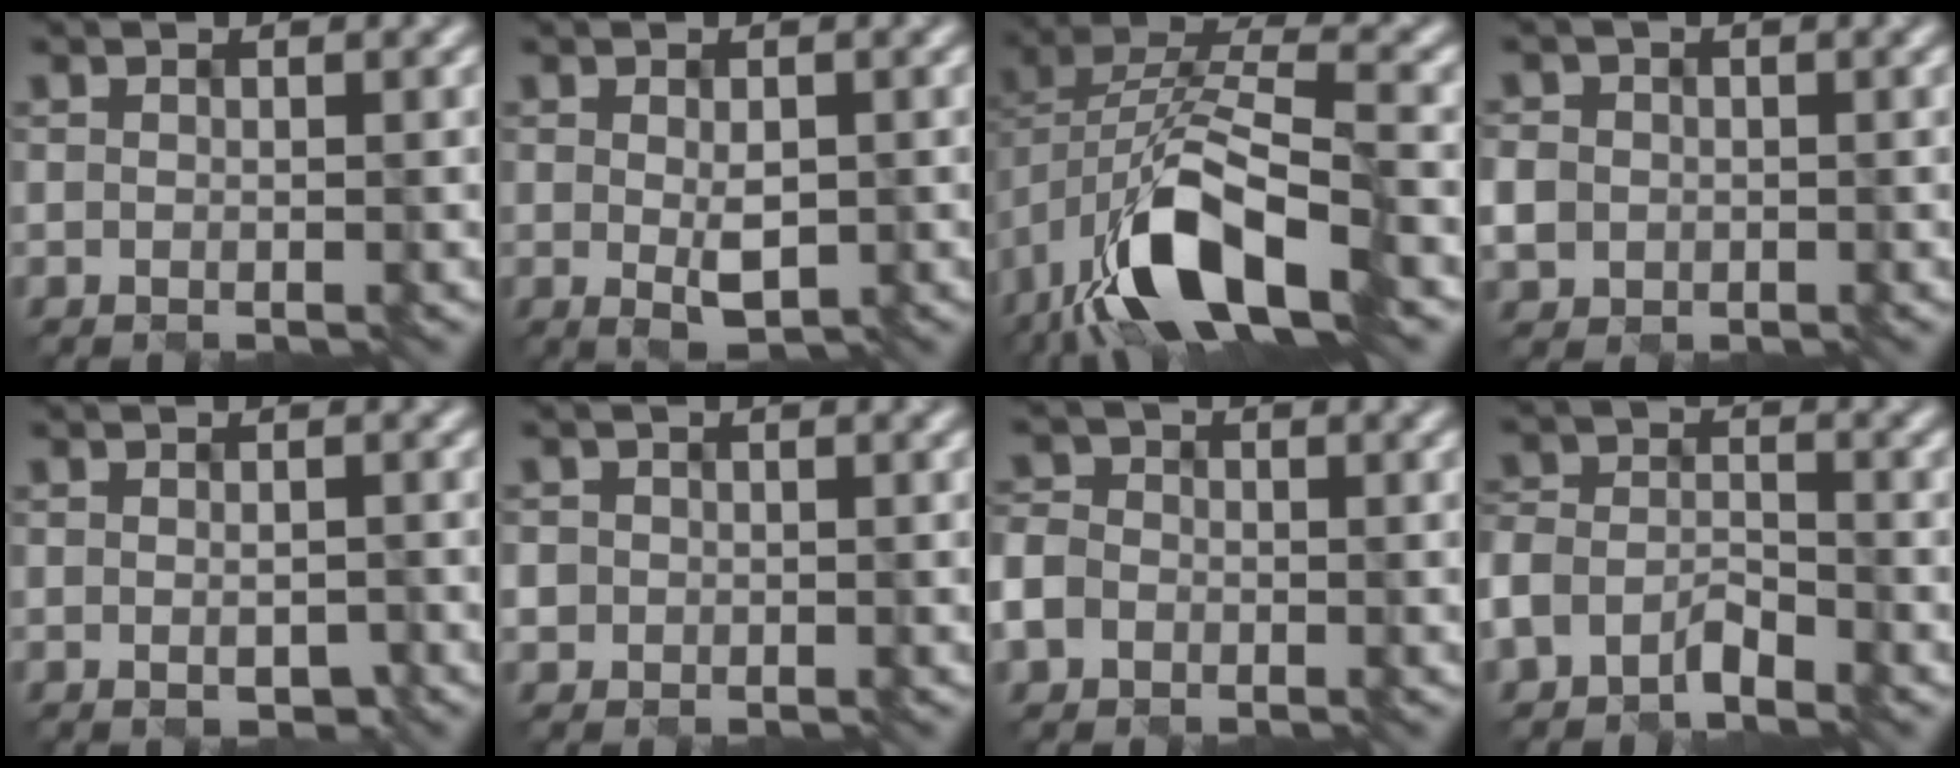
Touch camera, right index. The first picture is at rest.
{"total": 2.0, "force": [-0.2, 0.9, 1.8], "torque": [-0.034, -0.004, 0.004]}
{"total": 11.5, "force": [-5.9, 4.3, 8.9], "torque": [-0.167, 0.006, -0.111]}
{"total": 2.7, "force": [-0.4, 2.6, 0.7], "torque": [-0.023, -0.002, -0.003]}
{"total": 1.4, "force": [-0.5, 0.6, 1.1], "torque": [-0.019, -0.004, -0.001]}
{"total": 1.1, "force": [-0.2, 1.1, -0.1], "torque": [0.001, -0.003, 0.000]}
{"total": 3.8, "force": [-1.3, 3.2, 1.4], "torque": [-0.023, -0.002, -0.032]}
{"total": 3.2, "force": [-2.4, 1.8, 1.2], "torque": [-0.026, 0.002, -0.053]}